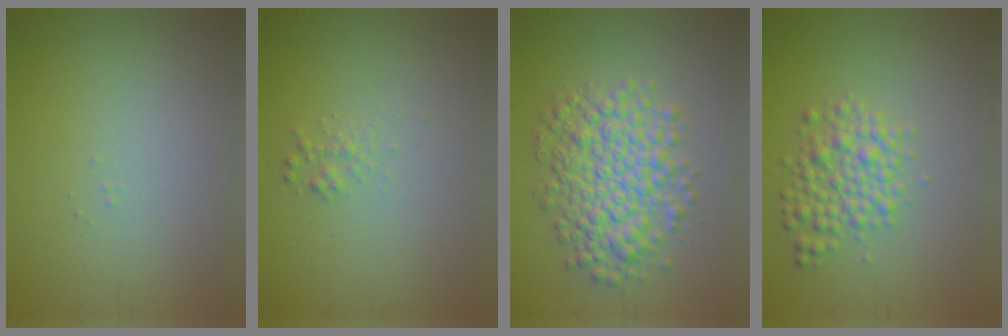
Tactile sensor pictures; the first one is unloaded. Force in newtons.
{"total": 0.9, "press": 0.9, "slide": 0.1}
{"total": 6.4, "press": 6.4, "slide": 0.1}
{"total": 3.6, "press": 3.6, "slide": 0.1}